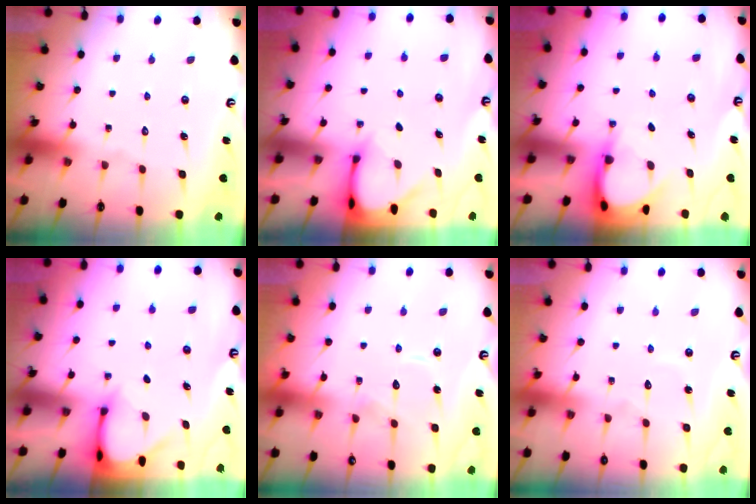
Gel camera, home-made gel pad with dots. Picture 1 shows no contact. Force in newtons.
{"total": 2.9, "press": 2.9, "slide": 0.2}
{"total": 3.7, "press": 3.7, "slide": 0.3}
{"total": 3.3, "press": 3.3, "slide": 0.3}
{"total": 7.9, "press": 7.8, "slide": 0.8}
{"total": 4.1, "press": 4.0, "slide": 0.4}